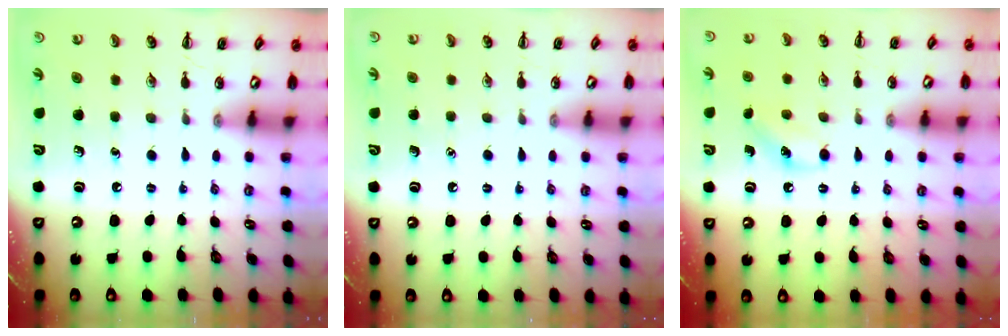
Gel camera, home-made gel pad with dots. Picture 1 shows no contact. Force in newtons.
{"total": 1.4, "press": 1.4, "slide": 0.1}
{"total": 7.2, "press": 6.9, "slide": 1.9}